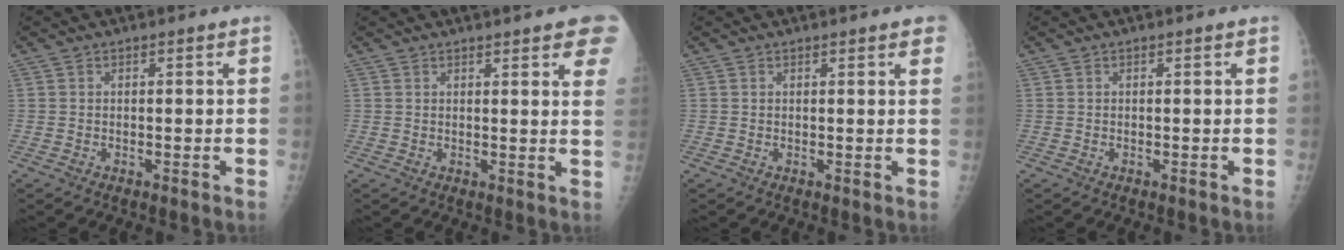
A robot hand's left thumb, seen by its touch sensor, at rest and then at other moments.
{"total": 10.4, "force": [6.7, 2.0, 7.7], "torque": [-0.073, -0.015, 0.067]}
{"total": 3.9, "force": [2.6, 0.7, 2.9], "torque": [-0.023, 0.002, 0.022]}
{"total": 0.0}